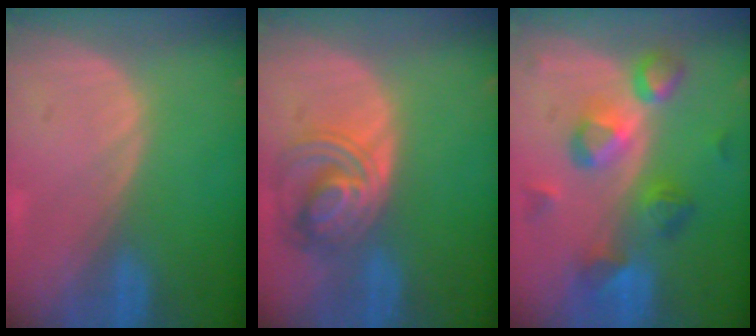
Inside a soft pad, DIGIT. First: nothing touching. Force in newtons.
{"total": 6.8, "press": 6.7, "slide": 1.2}
{"total": 8.1, "press": 8.0, "slide": 1.5}